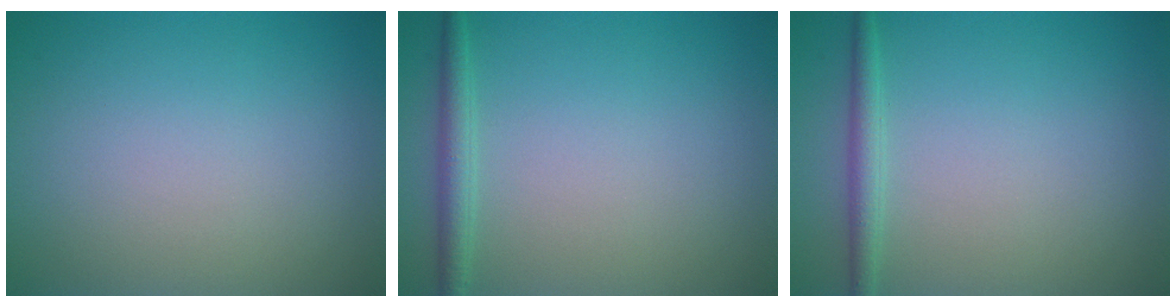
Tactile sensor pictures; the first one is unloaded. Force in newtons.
{"total": 1.9, "press": 1.9, "slide": 0.1}
{"total": 1.7, "press": 1.7, "slide": 0.0}